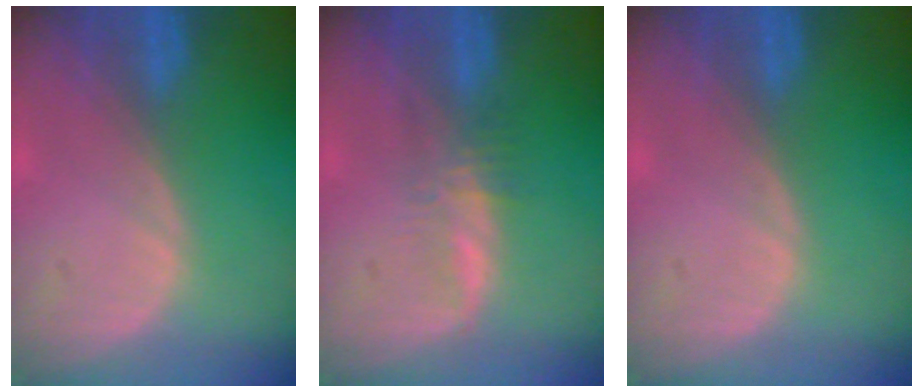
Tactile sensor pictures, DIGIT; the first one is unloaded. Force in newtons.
{"total": 2.8, "press": 2.7, "slide": 0.5}
{"total": 0.0}